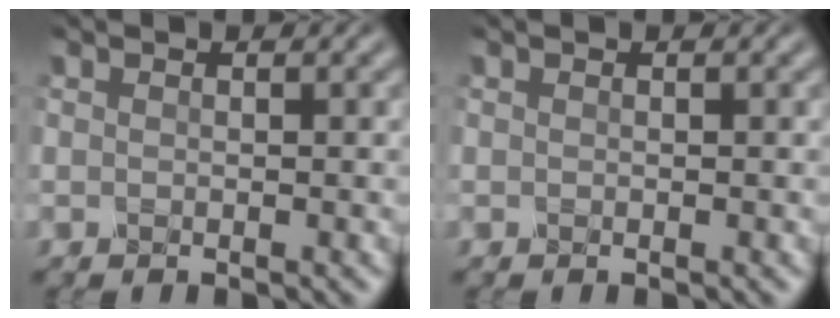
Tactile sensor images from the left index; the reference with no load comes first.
{"total": 0.0}